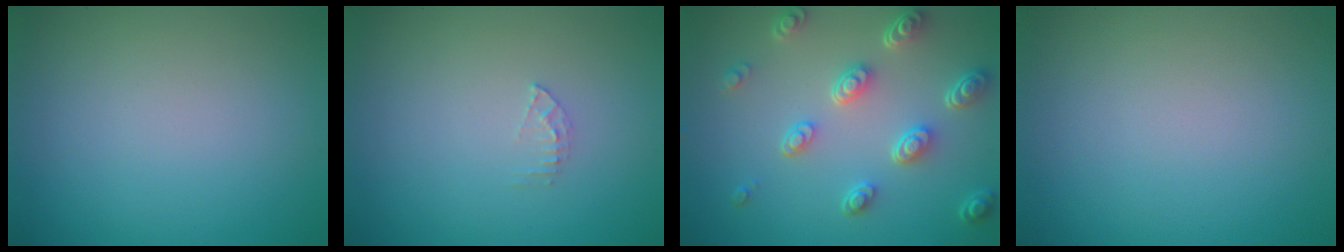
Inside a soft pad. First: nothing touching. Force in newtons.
{"total": 0.9, "press": 0.9, "slide": 0.1}
{"total": 5.1, "press": 3.8, "slide": 3.3}
{"total": 0.0}